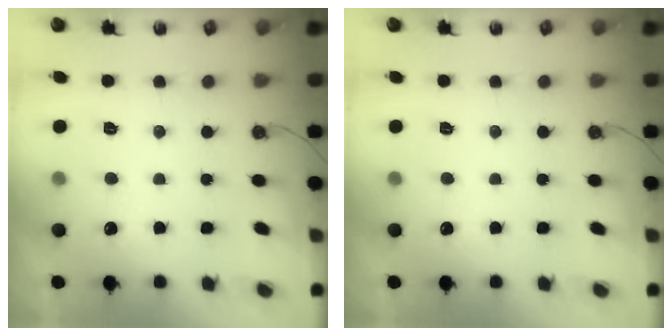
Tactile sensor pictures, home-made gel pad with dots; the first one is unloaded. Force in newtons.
{"total": 0.0}